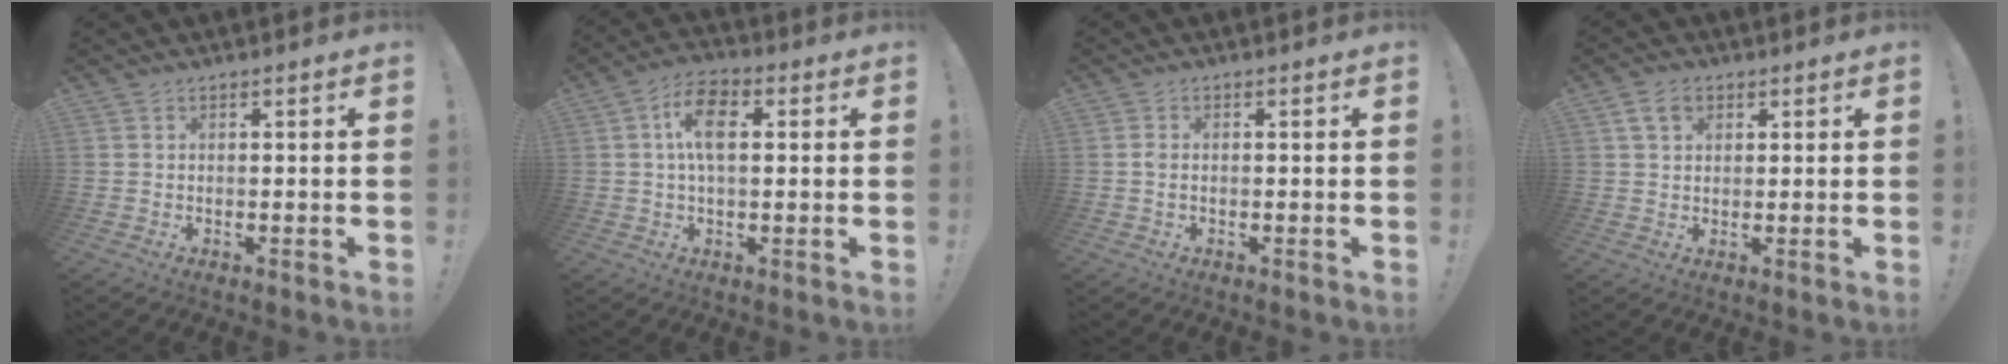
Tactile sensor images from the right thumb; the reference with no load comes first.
{"total": 9.2, "force": [1.5, 4.9, 7.6], "torque": [-0.130, 0.007, 0.026]}
{"total": 1.2, "force": [-0.1, 0.6, 1.0], "torque": [-0.026, 0.007, -0.001]}
{"total": 5.4, "force": [2.5, 3.8, 2.9], "torque": [-0.050, 0.002, 0.047]}